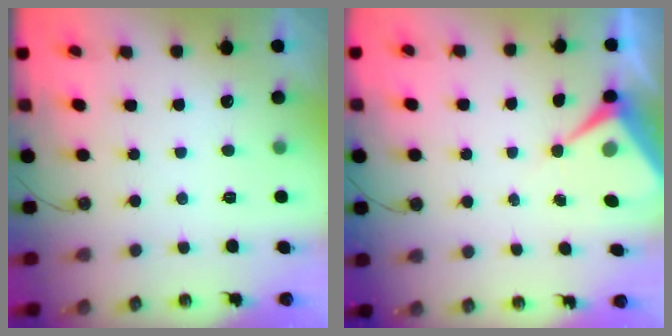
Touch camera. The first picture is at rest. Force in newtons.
{"total": 6.3, "press": 6.3, "slide": 0.5}